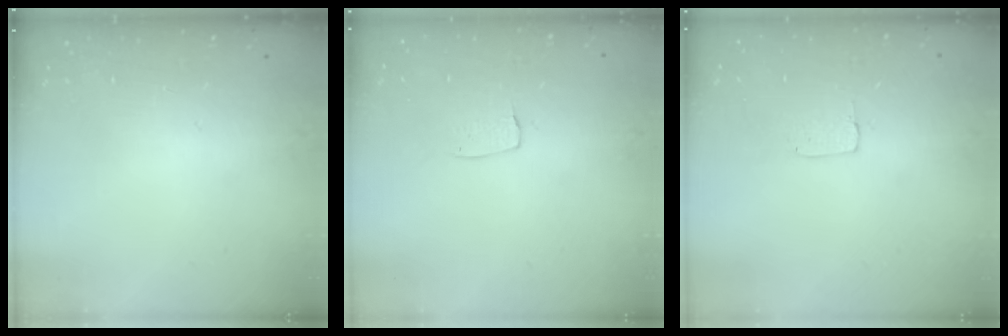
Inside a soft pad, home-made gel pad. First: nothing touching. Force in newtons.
{"total": 5.3, "press": 5.3, "slide": 0.3}
{"total": 3.1, "press": 3.1, "slide": 0.2}